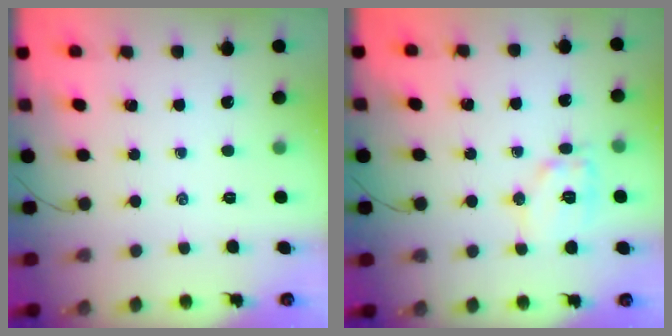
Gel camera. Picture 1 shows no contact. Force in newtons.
{"total": 10.3, "press": 10.3, "slide": 0.3}